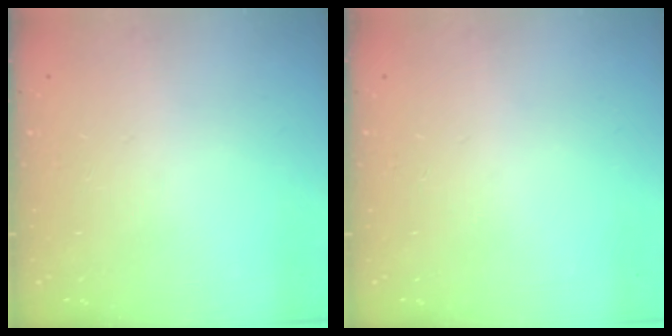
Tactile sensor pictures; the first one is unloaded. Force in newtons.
{"total": 0.0}